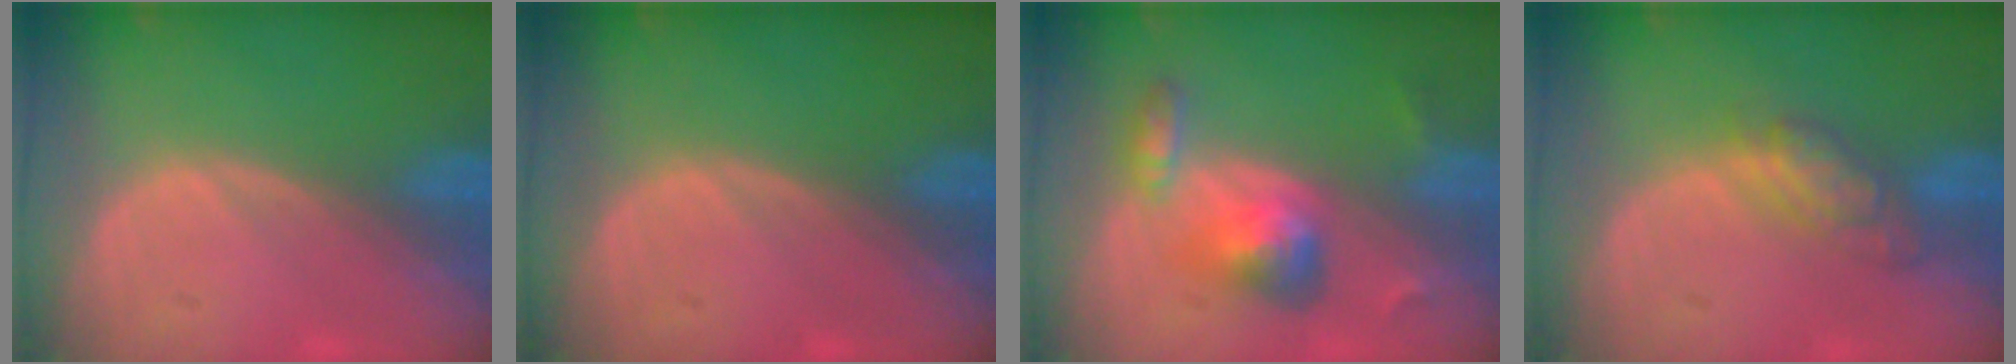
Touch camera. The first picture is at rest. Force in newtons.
{"total": 0.0}
{"total": 6.2, "press": 5.6, "slide": 2.7}
{"total": 5.4, "press": 4.7, "slide": 2.7}